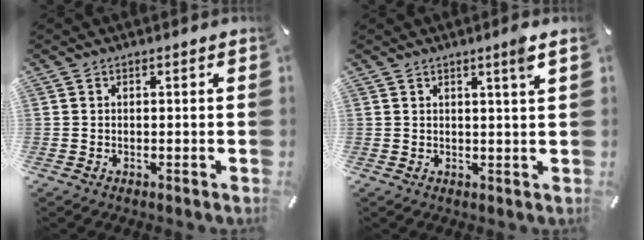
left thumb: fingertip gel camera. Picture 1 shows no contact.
{"total": 3.5, "force": [2.0, -0.2, 2.9], "torque": [-0.051, -0.007, 0.031]}